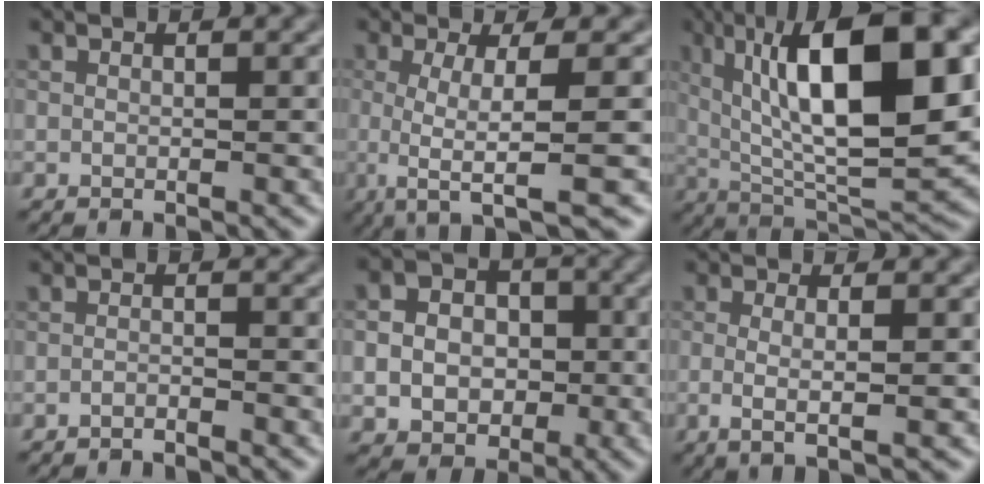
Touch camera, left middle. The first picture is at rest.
{"total": 6.5, "force": [-1.8, 1.4, 6.1], "torque": [-0.086, -0.011, -0.031]}
{"total": 14.3, "force": [3.3, 4.7, 13.1], "torque": [-0.199, 0.008, 0.053]}
{"total": 1.6, "force": [-1.6, -0.1, 0.1], "torque": [-0.001, 0.000, -0.028]}
{"total": 7.1, "force": [-0.6, 6.0, 3.6], "torque": [-0.058, 0.013, -0.020]}
{"total": 2.6, "force": [-0.7, 0.5, 2.4], "torque": [-0.044, -0.004, -0.010]}